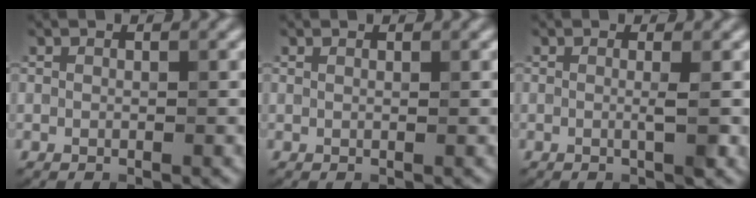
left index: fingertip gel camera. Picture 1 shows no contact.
{"total": 0.6, "force": [0.5, 0.1, 0.2], "torque": [-0.005, -0.004, 0.005]}
{"total": 1.5, "force": [0.0, 0.2, 1.5], "torque": [-0.026, -0.002, -0.005]}